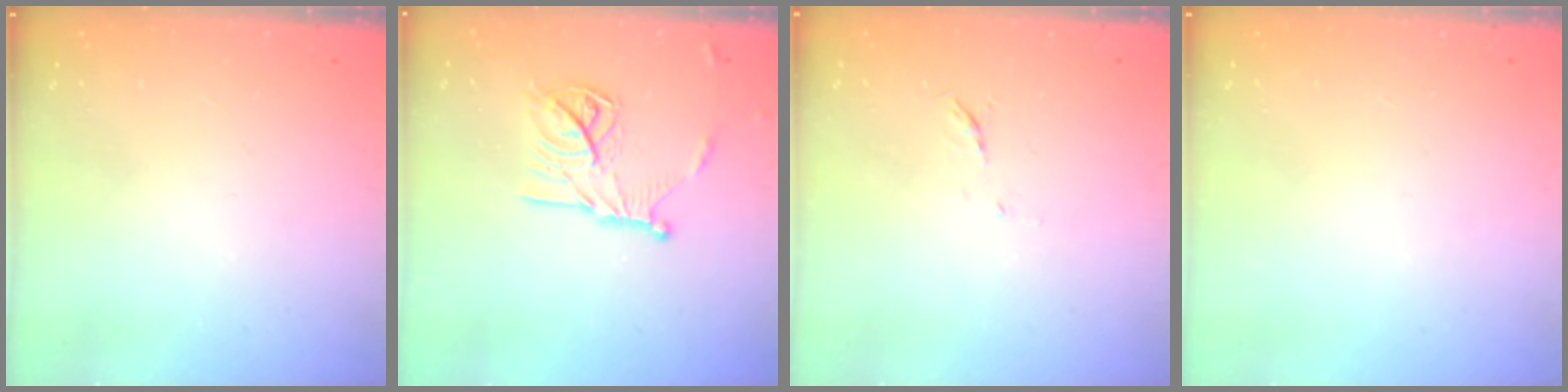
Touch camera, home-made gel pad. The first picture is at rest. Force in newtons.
{"total": 14.3, "press": 14.2, "slide": 0.5}
{"total": 4.3, "press": 4.1, "slide": 1.3}
{"total": 0.0}